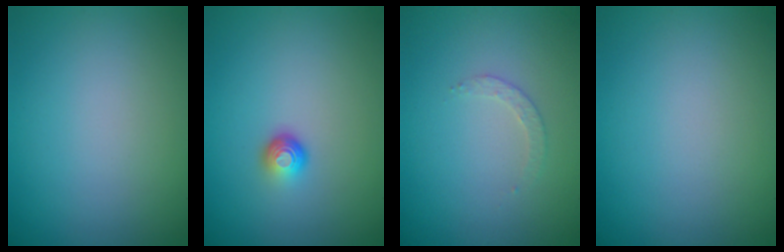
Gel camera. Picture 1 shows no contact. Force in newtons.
{"total": 1.8, "press": 1.1, "slide": 1.4}
{"total": 1.2, "press": 1.2, "slide": 0.3}
{"total": 0.0}